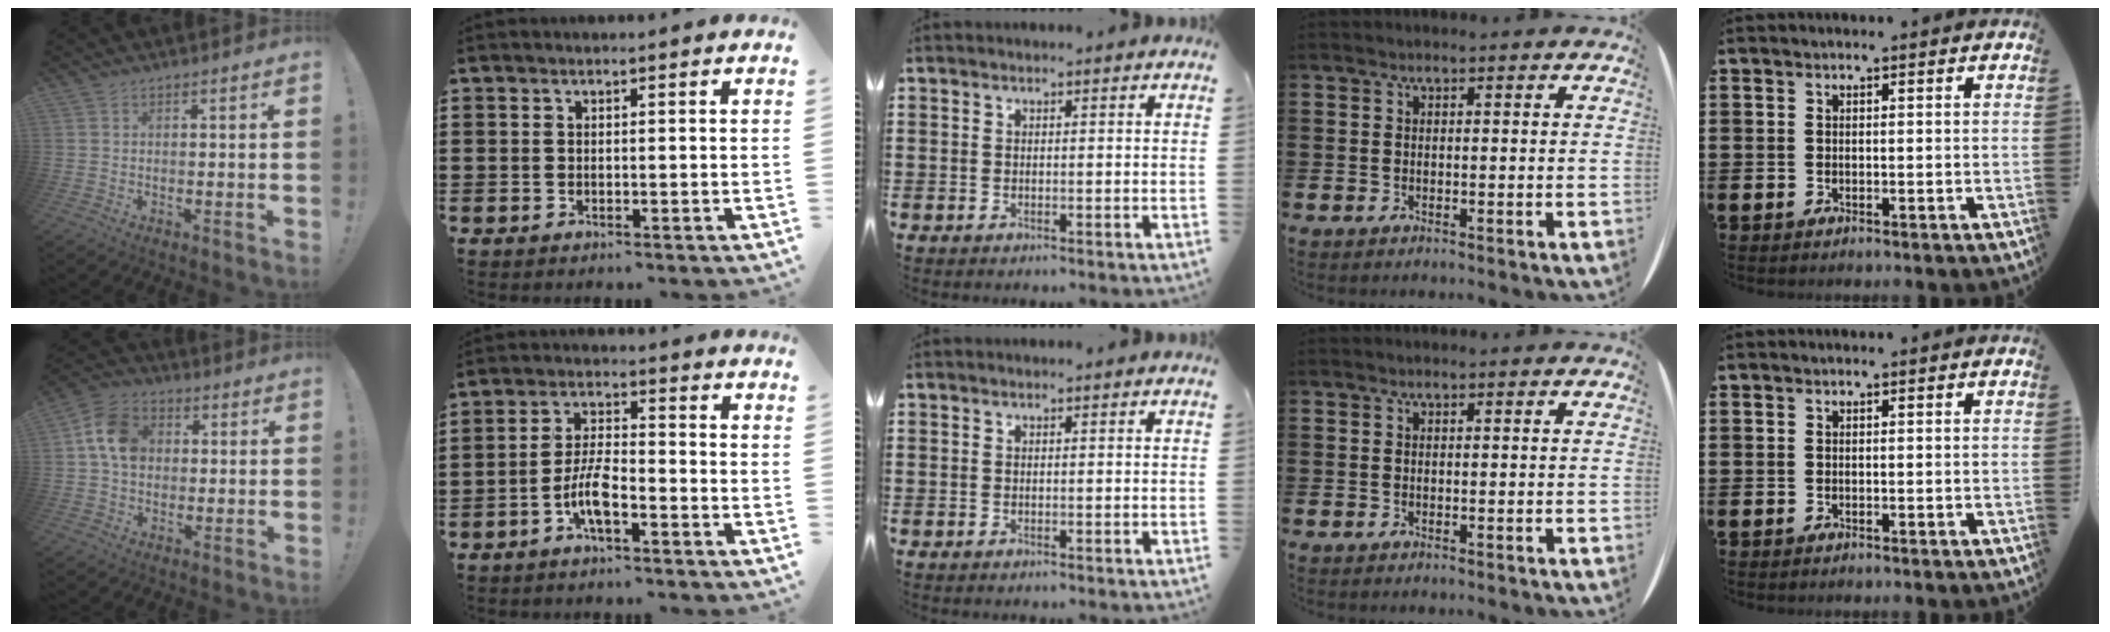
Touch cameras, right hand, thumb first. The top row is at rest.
{"thumb": {"total": 11.4, "force": [1.6, 9.0, 6.9], "torque": [-0.115, 0.018, 0.035]}, "index": {"total": 6.2, "force": [-3.1, 1.8, 5.1], "torque": [-0.119, -0.005, -0.063]}}